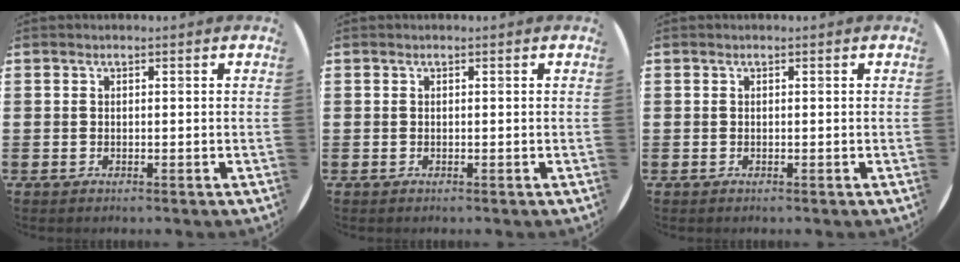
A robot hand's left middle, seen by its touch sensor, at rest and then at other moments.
{"total": 0.0}
{"total": 0.0}